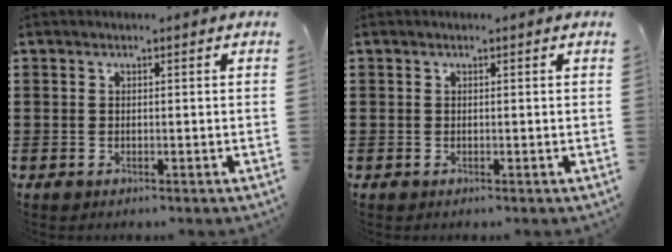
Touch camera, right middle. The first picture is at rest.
{"total": 0.0}